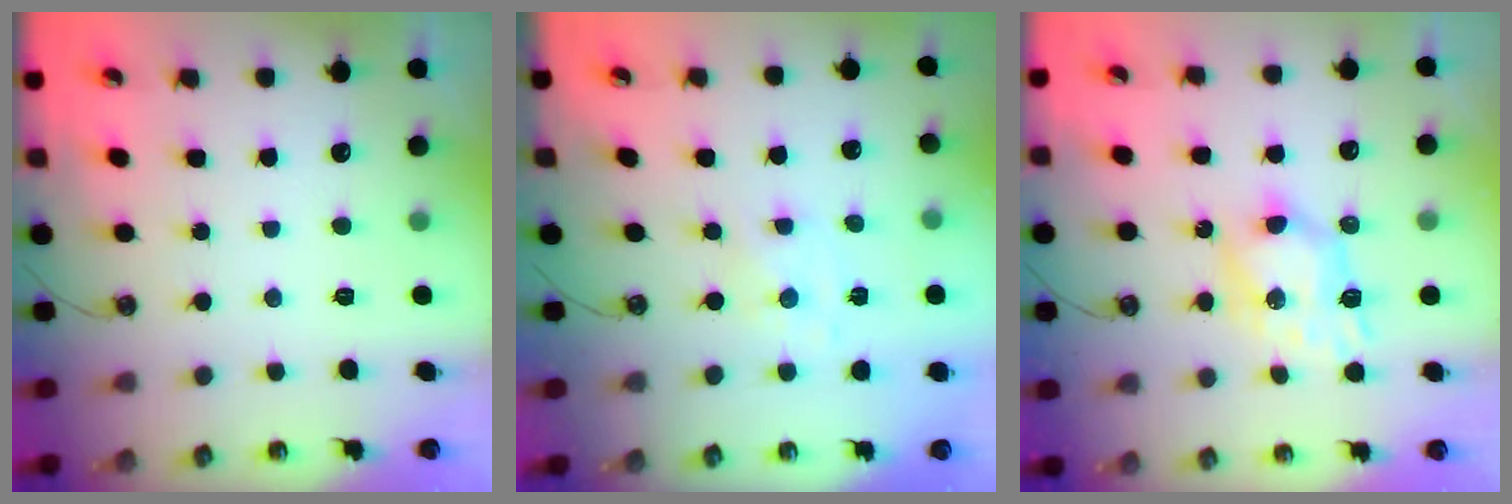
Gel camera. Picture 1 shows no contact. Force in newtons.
{"total": 0.8, "press": 0.8, "slide": 0.2}
{"total": 8.1, "press": 8.1, "slide": 0.2}